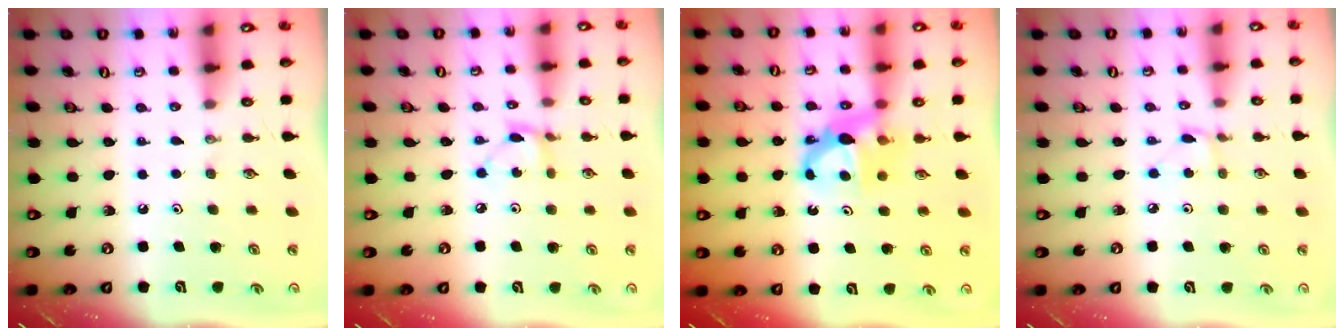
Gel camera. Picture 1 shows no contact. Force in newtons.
{"total": 2.8, "press": 2.8, "slide": 0.2}
{"total": 7.3, "press": 7.3, "slide": 0.4}
{"total": 2.0, "press": 2.0, "slide": 0.2}